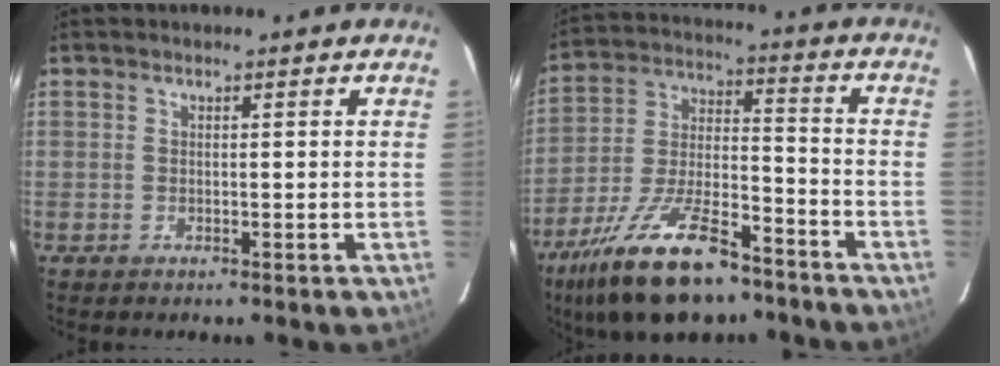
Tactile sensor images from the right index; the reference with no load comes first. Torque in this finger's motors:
{"motor_torque": [1.25, -0.89, 0.55, 0.21]}